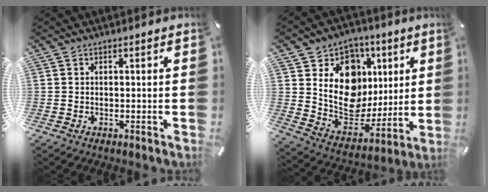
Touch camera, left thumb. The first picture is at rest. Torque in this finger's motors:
{"motor_torque": [0.71, 0.70, 1.41, -1.34, 0.51]}